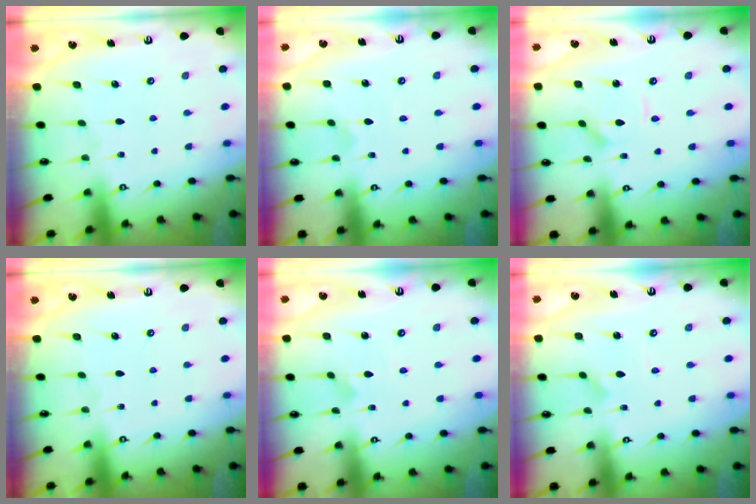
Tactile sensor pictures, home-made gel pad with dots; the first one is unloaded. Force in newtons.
{"total": 1.2, "press": 1.1, "slide": 0.2}
{"total": 2.5, "press": 2.5, "slide": 0.2}
{"total": 0.0}
{"total": 1.5, "press": 1.5, "slide": 0.1}
{"total": 1.7, "press": 1.7, "slide": 0.1}